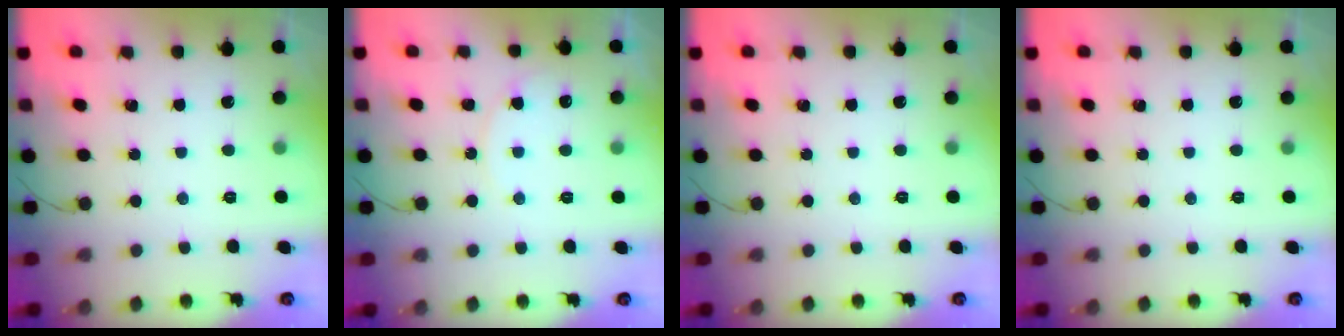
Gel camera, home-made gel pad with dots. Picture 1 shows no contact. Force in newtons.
{"total": 4.7, "press": 4.6, "slide": 0.5}
{"total": 0.0}
{"total": 0.0}